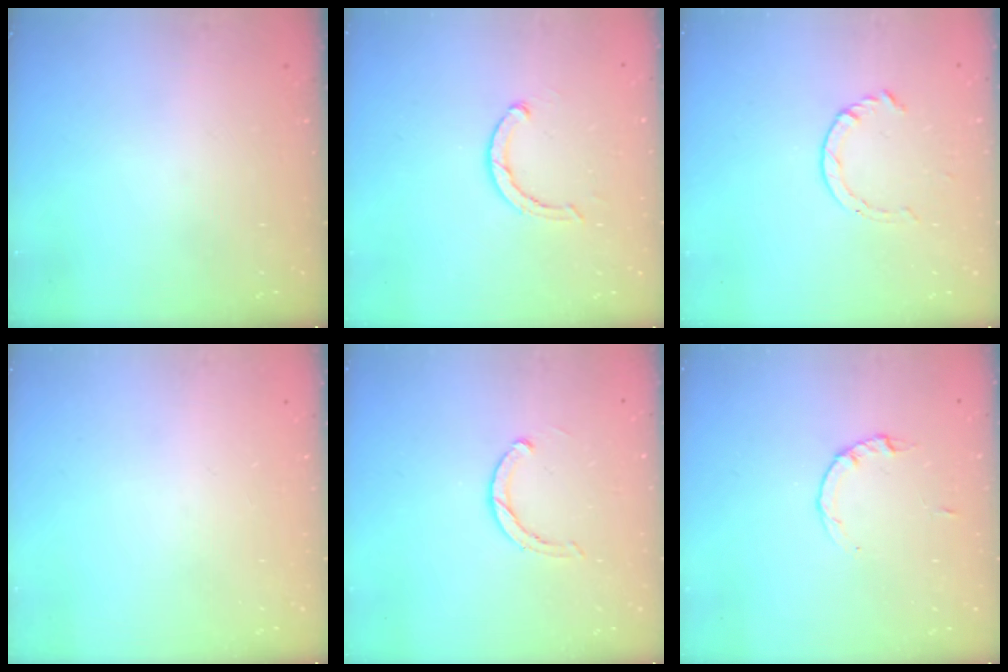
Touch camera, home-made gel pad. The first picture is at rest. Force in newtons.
{"total": 2.6, "press": 2.5, "slide": 0.4}
{"total": 3.5, "press": 3.5, "slide": 0.4}
{"total": 0.0}
{"total": 2.8, "press": 2.8, "slide": 0.2}
{"total": 2.2, "press": 2.1, "slide": 0.3}